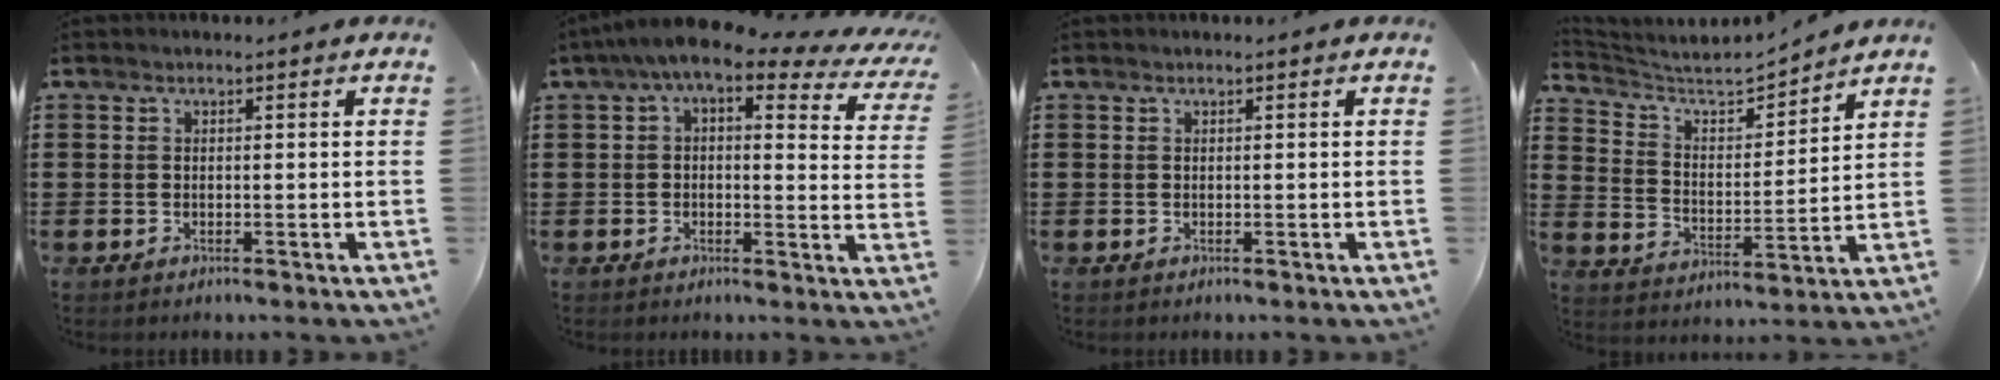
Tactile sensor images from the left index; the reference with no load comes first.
{"total": 6.2, "force": [3.6, 1.1, 4.8], "torque": [-0.106, -0.014, 0.060]}
{"total": 0.0}
{"total": 4.7, "force": [4.3, 1.2, 1.5], "torque": [-0.057, -0.033, 0.066]}